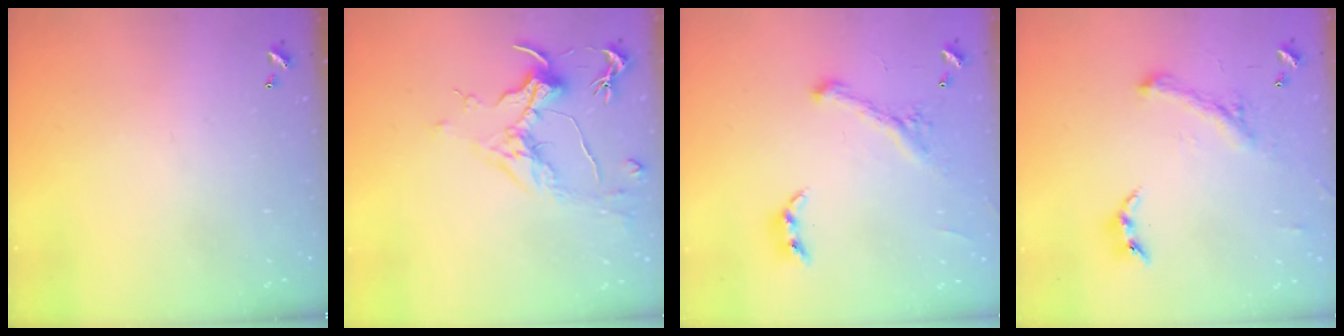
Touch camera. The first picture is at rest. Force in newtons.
{"total": 1.6, "press": 1.4, "slide": 0.8}
{"total": 1.1, "press": 0.6, "slide": 0.9}
{"total": 0.9, "press": 0.9, "slide": 0.2}